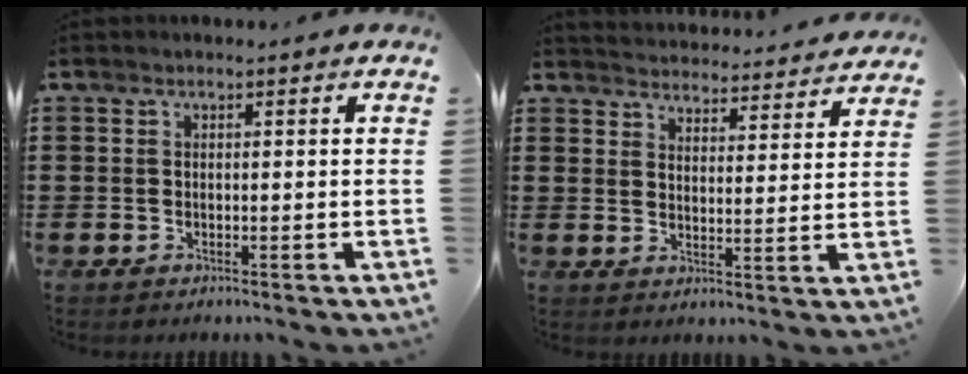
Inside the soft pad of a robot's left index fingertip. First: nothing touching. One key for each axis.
{"total": 3.9, "fx": 3.9, "fy": -0.1, "fz": -0.4, "tx": -0.003, "ty": -0.034, "tz": 0.064}